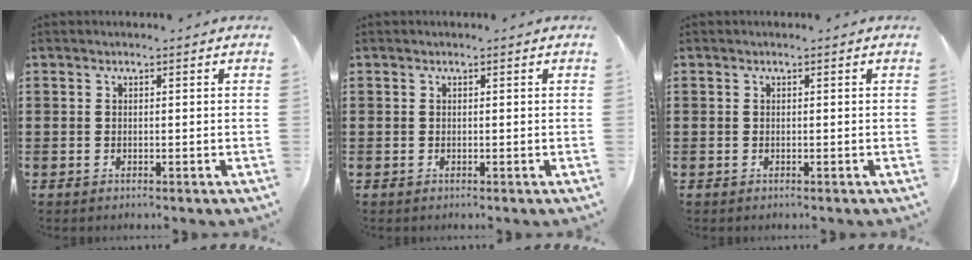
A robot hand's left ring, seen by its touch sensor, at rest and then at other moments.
{"total": 0.0}
{"total": 0.0}